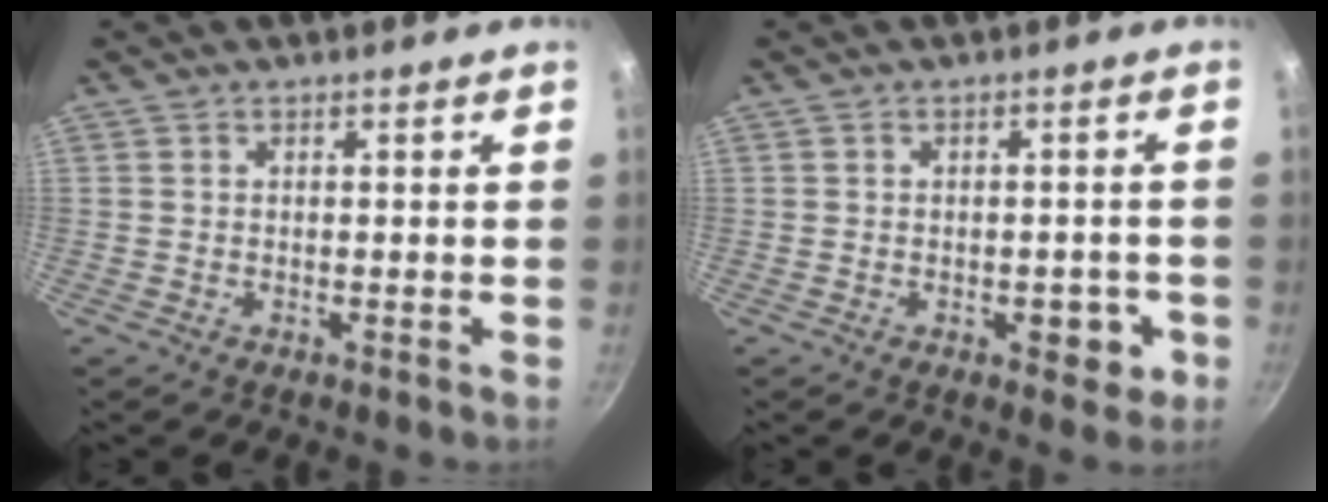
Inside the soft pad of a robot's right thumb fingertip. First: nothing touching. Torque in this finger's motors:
{"motor_torque": [0.74, 0.24, 0.36, 0.57, 0.09]}